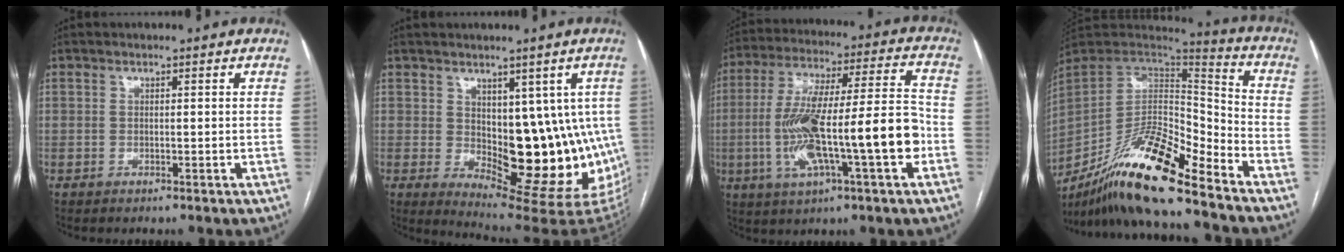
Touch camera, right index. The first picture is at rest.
{"total": 15.5, "force": [-0.4, 7.5, 13.6], "torque": [-0.148, -0.004, 0.015]}
{"total": 19.6, "force": [-4.4, 2.4, 19.0], "torque": [-0.349, 0.014, -0.069]}
{"total": 19.6, "force": [-15.0, 2.1, 12.5], "torque": [-0.250, -0.006, -0.276]}